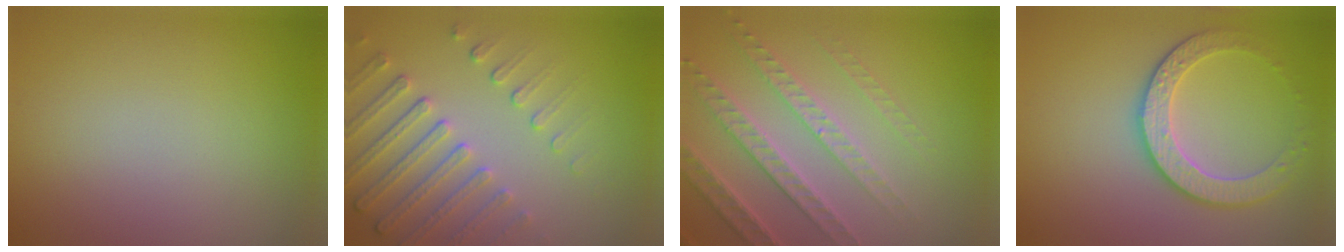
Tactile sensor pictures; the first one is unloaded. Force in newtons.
{"total": 5.0, "press": 3.8, "slide": 3.3}
{"total": 4.4, "press": 4.0, "slide": 1.9}
{"total": 3.6, "press": 3.5, "slide": 0.8}